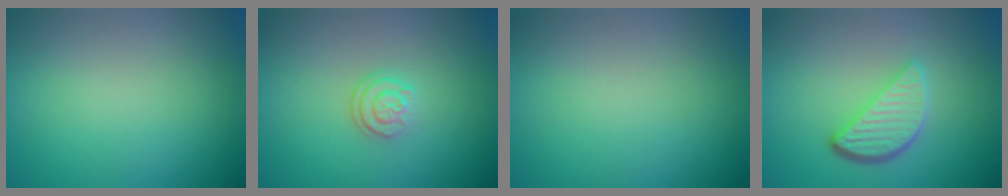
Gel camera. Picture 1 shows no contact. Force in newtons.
{"total": 2.2, "press": 1.8, "slide": 1.3}
{"total": 0.0}
{"total": 3.9, "press": 3.2, "slide": 2.2}